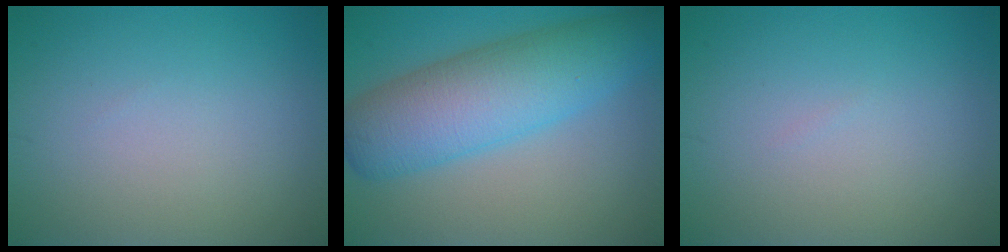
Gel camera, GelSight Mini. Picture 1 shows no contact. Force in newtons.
{"total": 8.6, "press": 8.6, "slide": 0.2}
{"total": 0.0}